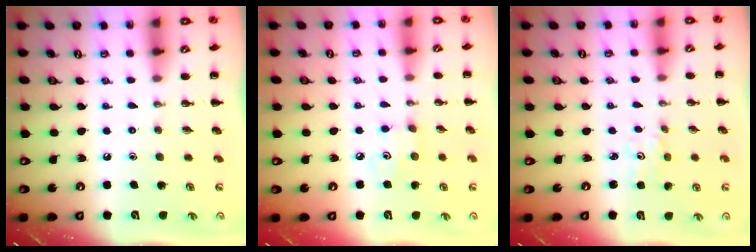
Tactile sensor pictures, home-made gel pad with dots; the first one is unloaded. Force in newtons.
{"total": 3.2, "press": 3.1, "slide": 0.6}
{"total": 1.2, "press": 1.1, "slide": 0.4}